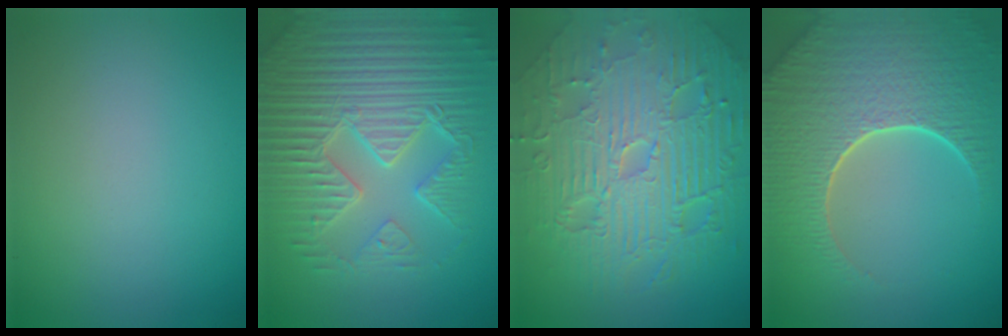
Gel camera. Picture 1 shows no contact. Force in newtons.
{"total": 8.3, "press": 6.4, "slide": 5.2}
{"total": 11.6, "press": 7.5, "slide": 8.9}
{"total": 9.5, "press": 6.7, "slide": 6.6}